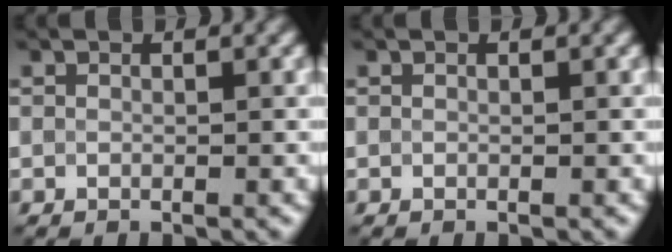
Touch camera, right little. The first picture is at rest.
{"total": 0.0}